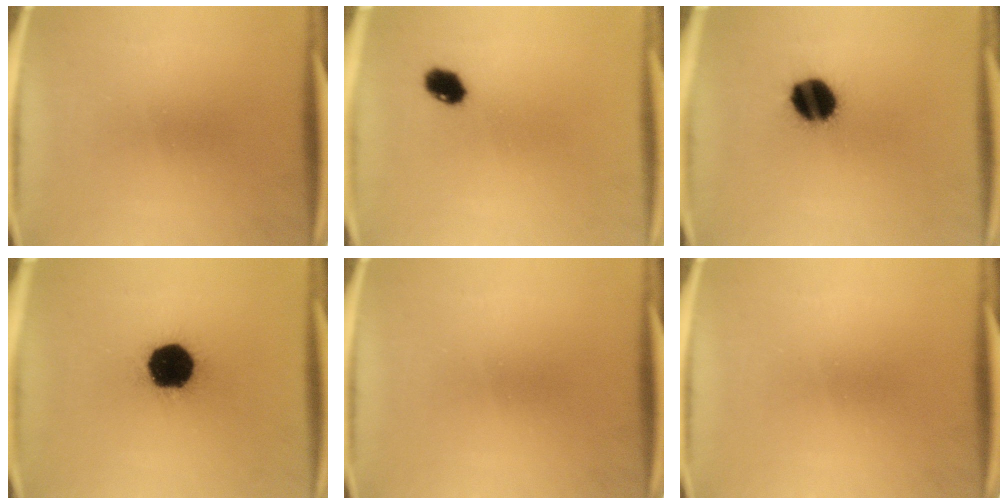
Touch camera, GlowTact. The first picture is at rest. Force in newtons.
{"total": 4.3}
{"total": 12.1}
{"total": 18.2}
{"total": 0.0}
{"total": 0.0}